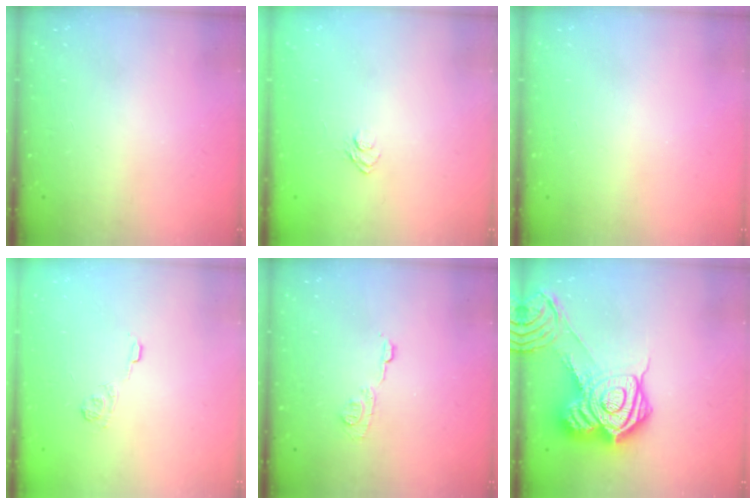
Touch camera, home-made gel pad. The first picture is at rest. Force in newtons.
{"total": 6.4, "press": 6.3, "slide": 1.1}
{"total": 0.0}
{"total": 4.0, "press": 3.7, "slide": 1.4}
{"total": 6.0, "press": 6.0, "slide": 0.2}
{"total": 24.2, "press": 24.1, "slide": 1.9}